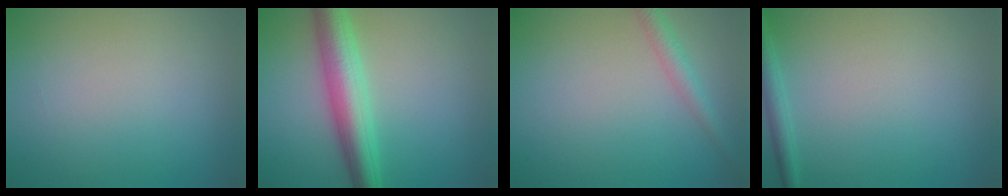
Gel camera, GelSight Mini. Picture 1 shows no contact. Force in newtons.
{"total": 5.8, "press": 5.8, "slide": 0.1}
{"total": 2.1, "press": 2.1, "slide": 0.1}
{"total": 1.6, "press": 1.6, "slide": 0.1}